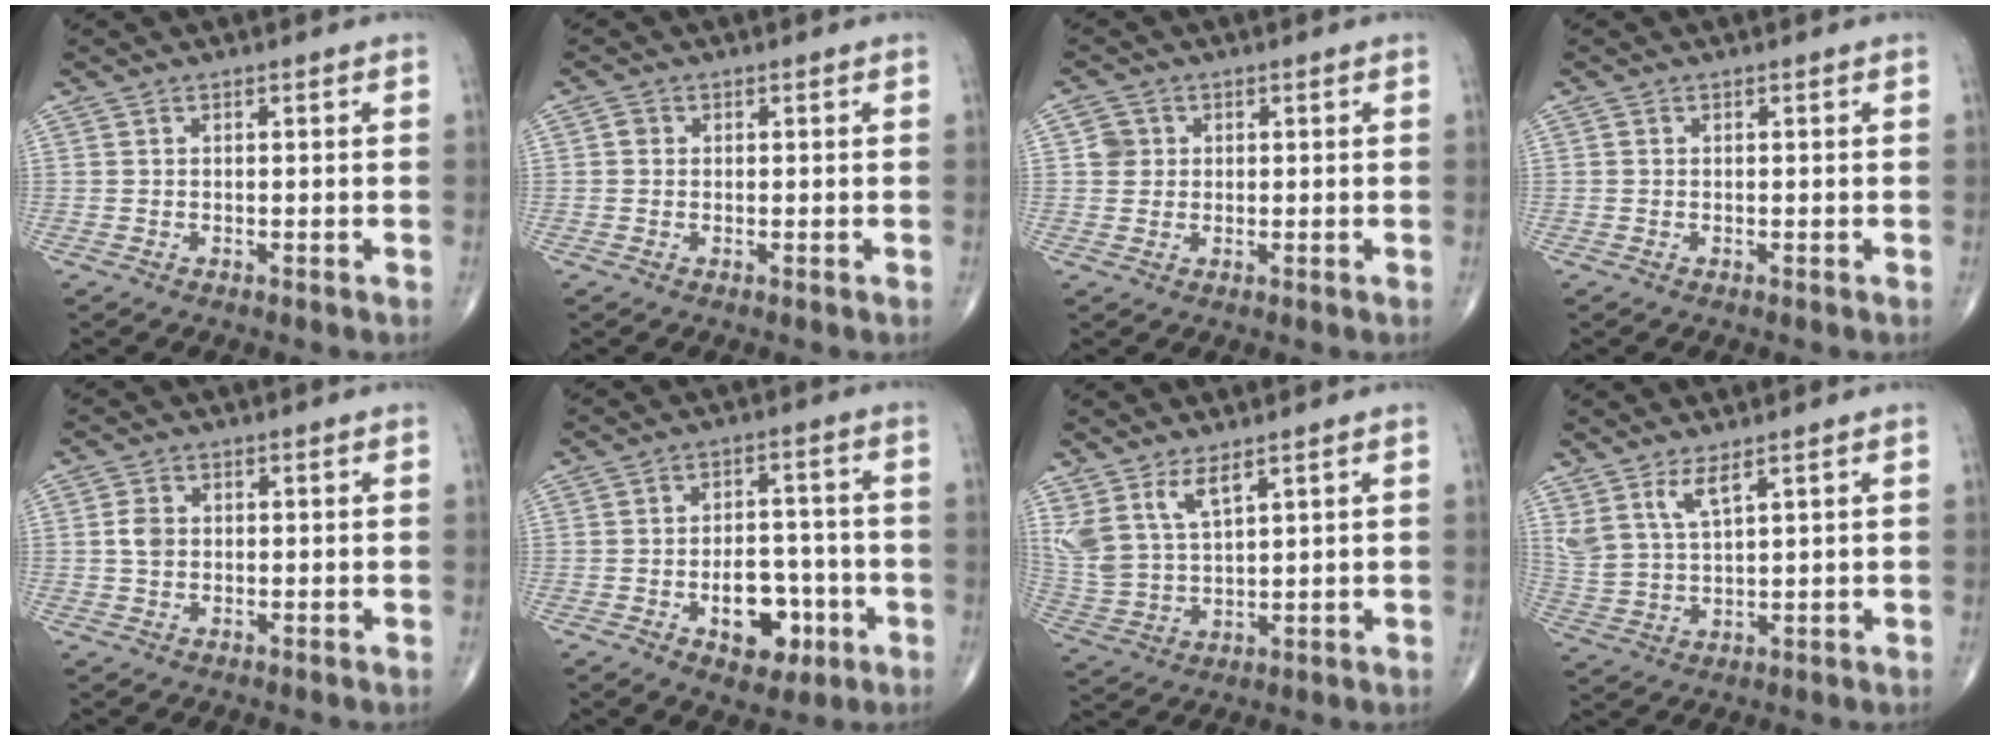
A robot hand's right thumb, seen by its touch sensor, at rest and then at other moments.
{"total": 1.0, "force": [0.1, 1.0, 0.4], "torque": [-0.002, 0.002, -0.001]}
{"total": 3.1, "force": [0.7, 2.9, 0.9], "torque": [0.001, 0.002, 0.009]}
{"total": 0.0}
{"total": 2.7, "force": [0.1, 2.1, 1.8], "torque": [-0.031, 0.002, -0.001]}
{"total": 10.3, "force": [-3.6, 6.3, 7.3], "torque": [-0.072, 0.028, -0.046]}
{"total": 8.7, "force": [5.4, 3.5, 5.8], "torque": [-0.120, -0.025, 0.123]}
{"total": 5.9, "force": [3.8, 1.6, 4.2], "torque": [-0.090, -0.024, 0.086]}